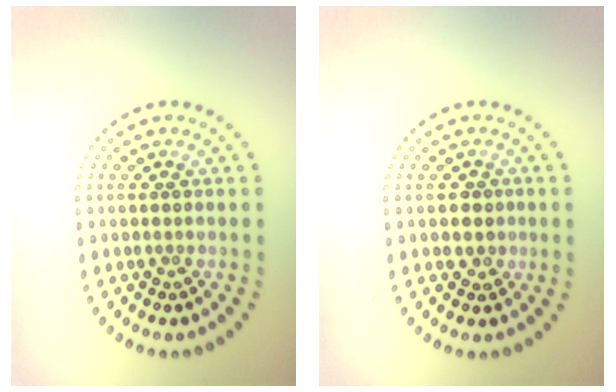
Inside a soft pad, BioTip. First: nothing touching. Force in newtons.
{"total": 1.5, "press": 1.3, "slide": 0.7}